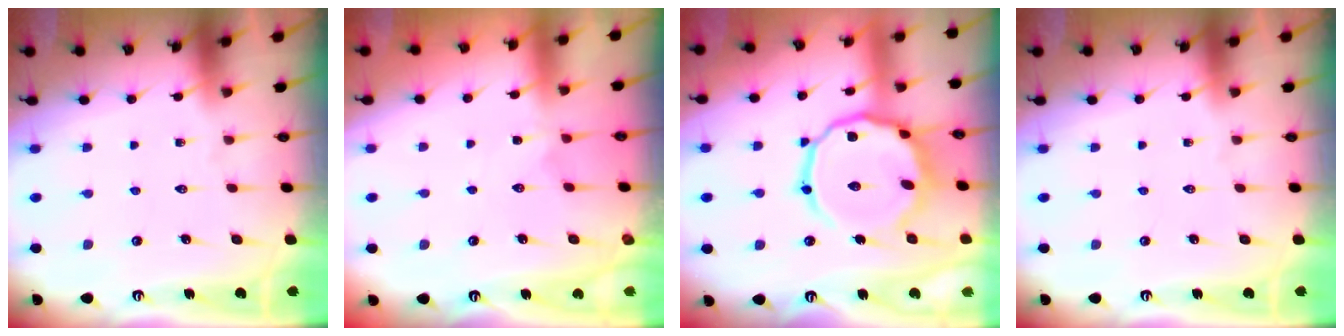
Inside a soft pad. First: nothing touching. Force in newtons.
{"total": 1.0, "press": 1.0, "slide": 0.3}
{"total": 18.3, "press": 18.2, "slide": 1.4}
{"total": 0.0}